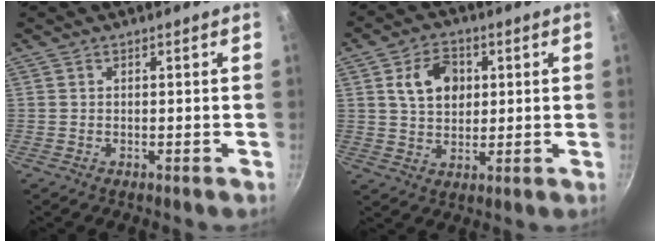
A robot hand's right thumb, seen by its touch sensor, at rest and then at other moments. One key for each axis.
{"total": 8.9, "fx": 2.4, "fy": 6.4, "fz": 5.7, "tx": -0.075, "ty": -0.001, "tz": 0.039}